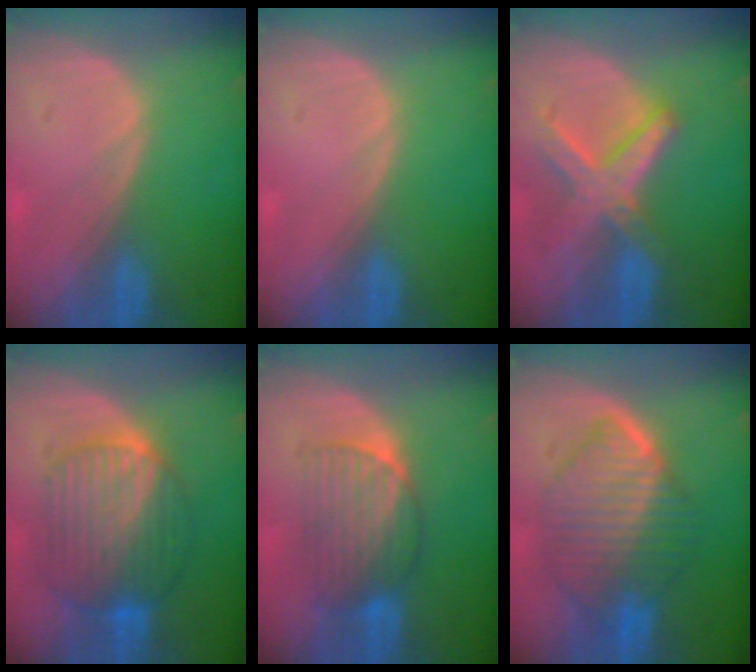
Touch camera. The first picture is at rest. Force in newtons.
{"total": 0.0}
{"total": 8.3, "press": 7.1, "slide": 4.3}
{"total": 10.3, "press": 10.3, "slide": 0.8}
{"total": 6.8, "press": 6.7, "slide": 0.9}
{"total": 10.0, "press": 9.9, "slide": 0.8}